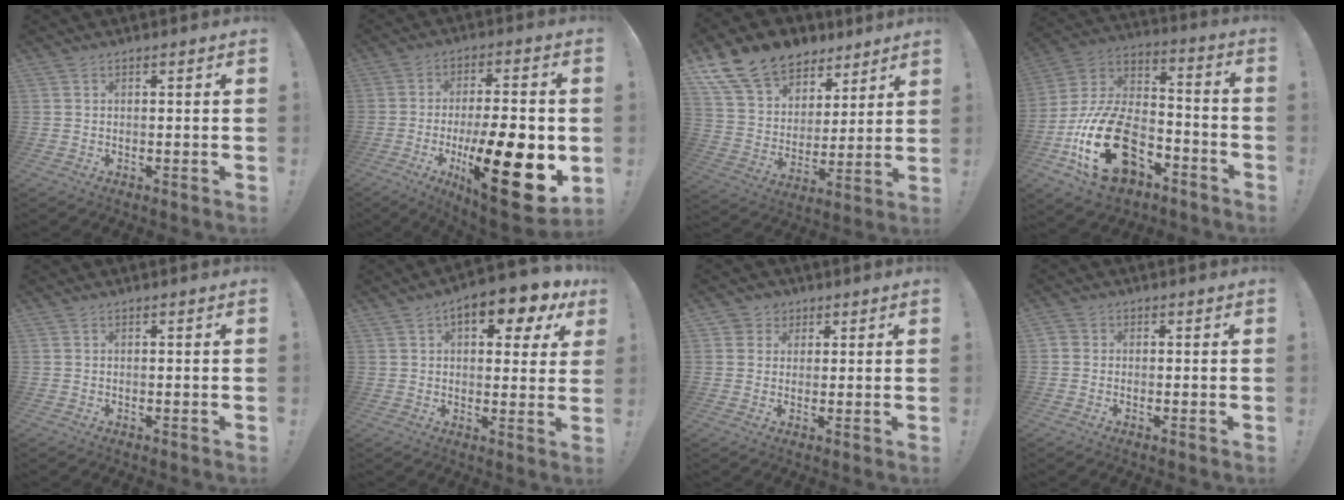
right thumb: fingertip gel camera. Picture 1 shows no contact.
{"total": 24.0, "force": [-6.1, 7.1, 22.1], "torque": [-0.346, 0.023, -0.082]}
{"total": 14.6, "force": [10.4, 9.3, 4.4], "torque": [-0.083, -0.069, 0.204]}
{"total": 26.5, "force": [-10.0, 16.4, 18.3], "torque": [-0.342, 0.064, -0.153]}
{"total": 0.0}
{"total": 10.4, "force": [5.2, 4.4, 7.8], "torque": [-0.097, -0.027, 0.084]}
{"total": 3.8, "force": [1.5, 3.5, 0.4], "torque": [-0.007, -0.006, 0.029]}
{"total": 1.5, "force": [-0.5, 1.3, 0.6], "torque": [-0.012, 0.006, -0.009]}